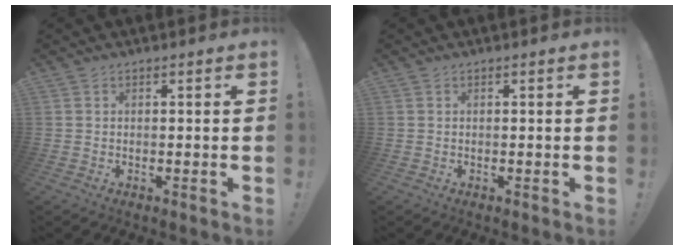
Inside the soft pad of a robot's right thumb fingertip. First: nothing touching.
{"total": 0.0}